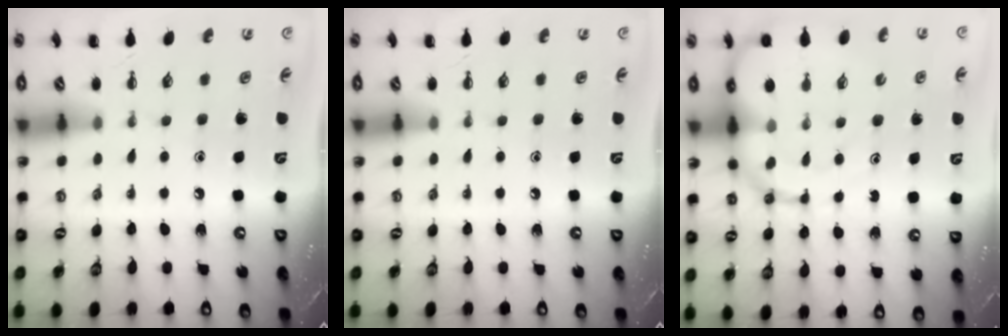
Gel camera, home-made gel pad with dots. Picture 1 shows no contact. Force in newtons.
{"total": 0.0}
{"total": 16.2, "press": 15.6, "slide": 4.1}